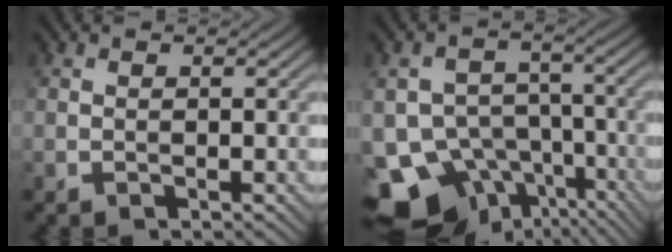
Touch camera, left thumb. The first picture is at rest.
{"total": 14.9, "force": [-9.7, 10.0, 5.1], "torque": [-0.115, -0.042, -0.133]}